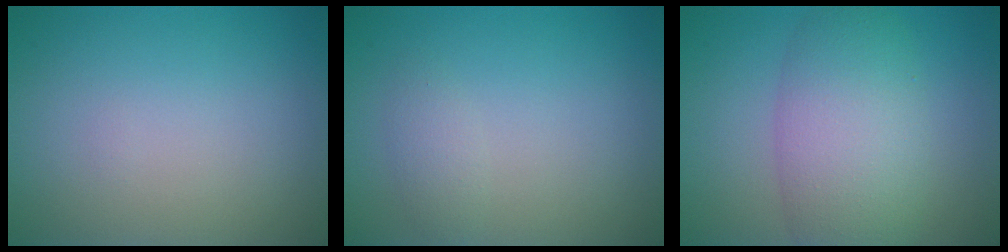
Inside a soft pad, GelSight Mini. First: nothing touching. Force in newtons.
{"total": 1.2, "press": 1.2, "slide": 0.0}
{"total": 7.1, "press": 7.1, "slide": 0.2}